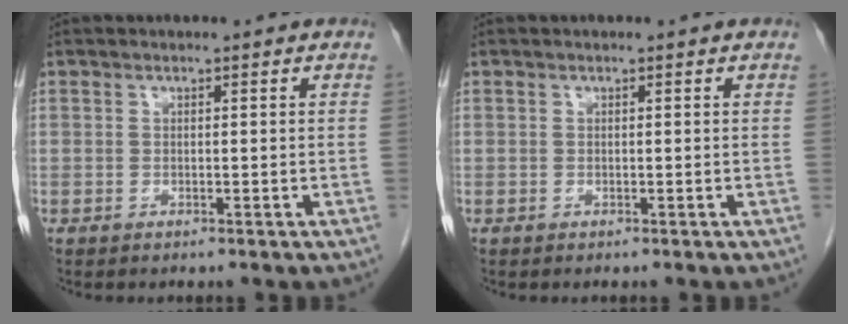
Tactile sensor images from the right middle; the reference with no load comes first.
{"total": 0.0}